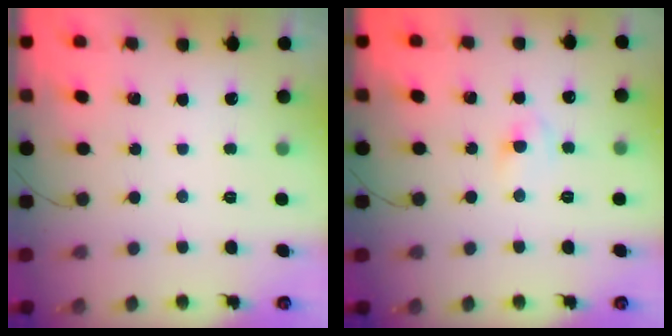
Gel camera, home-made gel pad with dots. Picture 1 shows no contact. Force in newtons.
{"total": 4.5, "press": 4.3, "slide": 1.3}